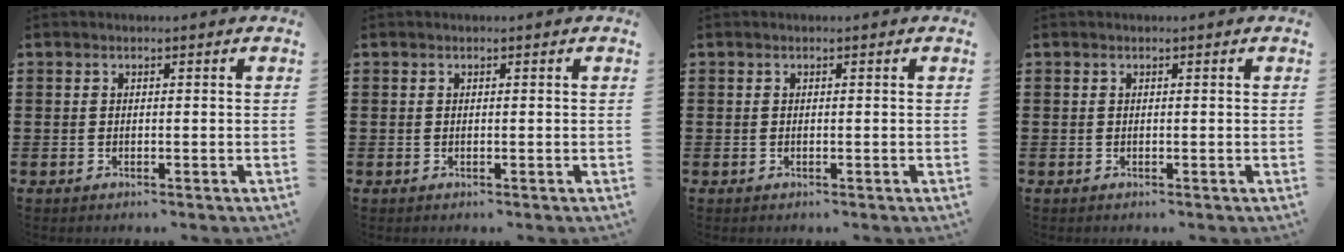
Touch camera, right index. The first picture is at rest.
{"total": 0.0}
{"total": 0.0}
{"total": 0.0}